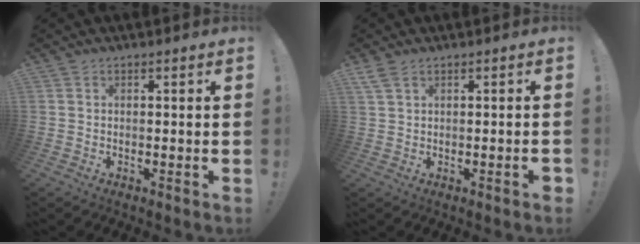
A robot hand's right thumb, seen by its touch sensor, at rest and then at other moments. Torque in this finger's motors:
{"motor_torque": [0.03, 0.08, 0.42, 0.25, 0.06]}